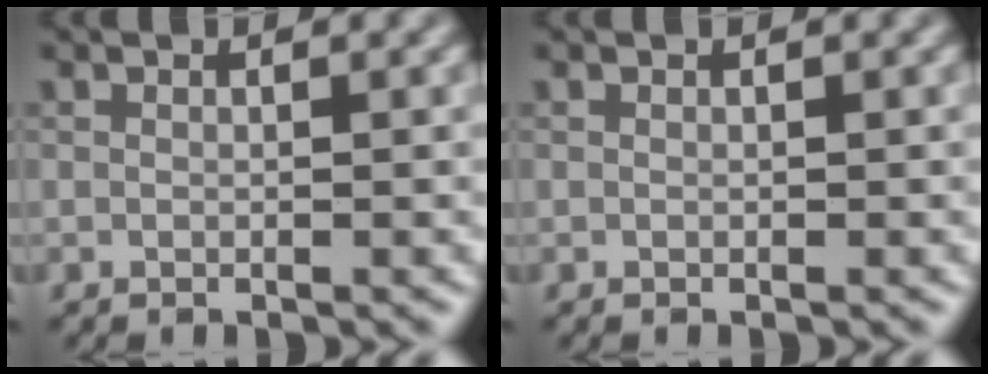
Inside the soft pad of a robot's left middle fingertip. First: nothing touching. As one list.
[{"total": 0.0}]